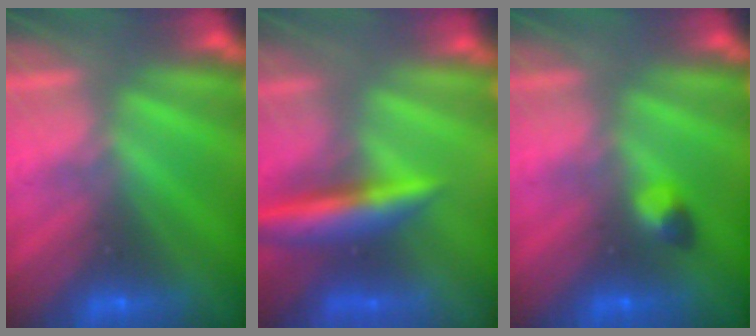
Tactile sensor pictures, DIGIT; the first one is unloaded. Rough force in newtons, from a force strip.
{"total": 6.3}
{"total": 2.6}